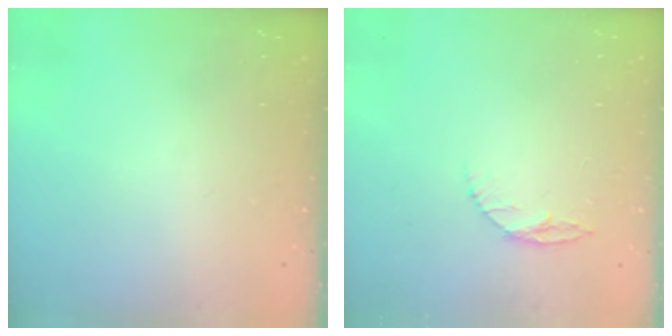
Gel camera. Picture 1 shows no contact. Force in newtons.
{"total": 5.0, "press": 5.0, "slide": 0.5}